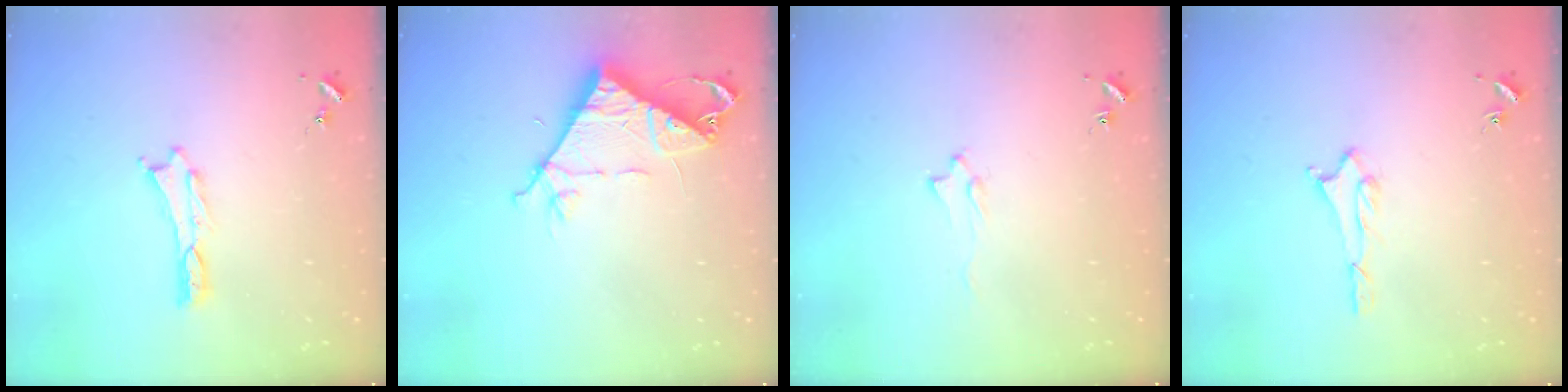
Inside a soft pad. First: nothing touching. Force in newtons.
{"total": 8.8, "press": 8.7, "slide": 0.9}
{"total": 1.6, "press": 1.5, "slide": 0.2}
{"total": 1.6, "press": 1.6, "slide": 0.2}